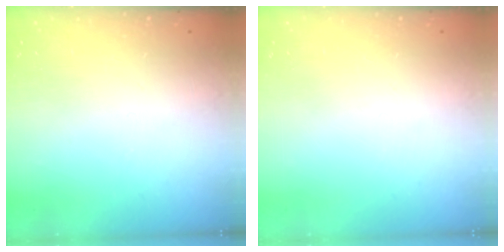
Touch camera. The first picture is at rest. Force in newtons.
{"total": 0.0}